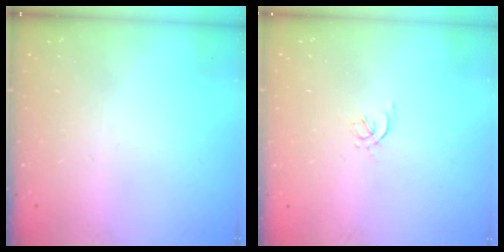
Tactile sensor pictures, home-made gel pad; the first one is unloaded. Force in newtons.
{"total": 1.6, "press": 1.6, "slide": 0.4}